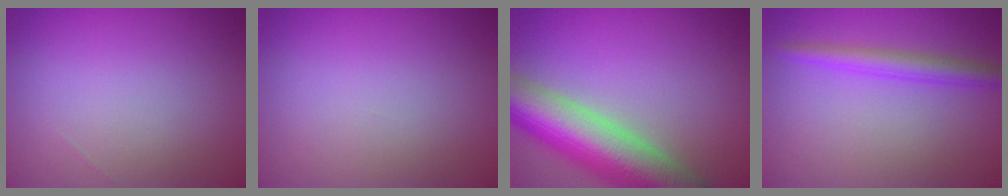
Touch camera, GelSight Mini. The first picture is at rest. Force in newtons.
{"total": 0.0}
{"total": 11.2, "press": 11.2, "slide": 0.6}
{"total": 2.7, "press": 2.7, "slide": 0.1}